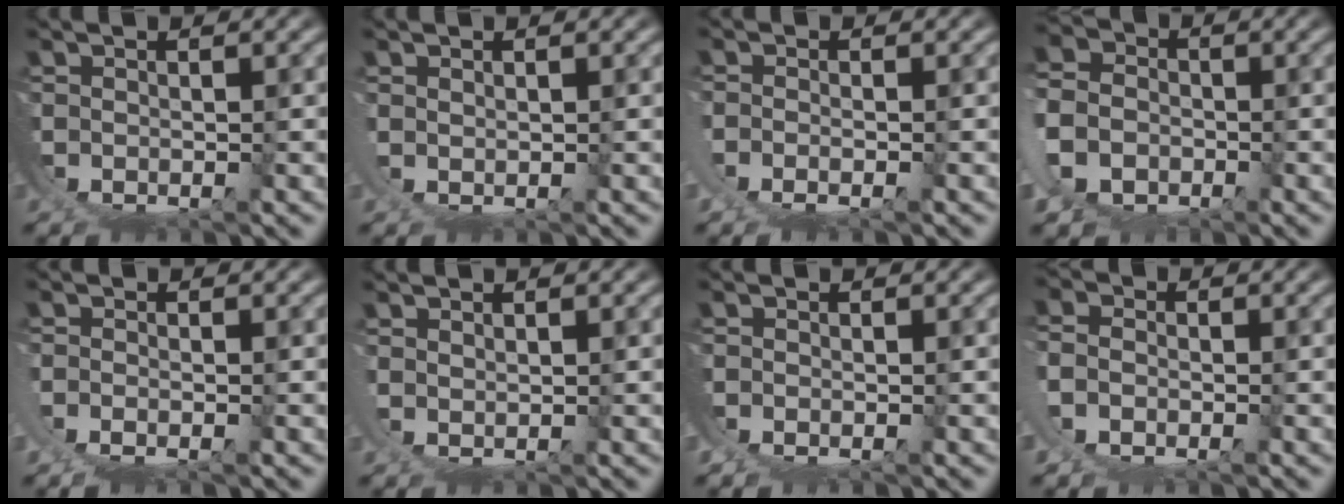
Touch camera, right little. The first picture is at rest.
{"total": 1.0, "force": [1.0, -0.1, -0.1], "torque": [0.000, 0.003, 0.015]}
{"total": 1.5, "force": [-0.1, 0.7, 1.3], "torque": [-0.033, -0.009, 0.004]}
{"total": 9.3, "force": [0.9, 8.3, 4.0], "torque": [-0.121, -0.025, 0.007]}
{"total": 1.4, "force": [-0.3, 0.8, 1.2], "torque": [-0.029, -0.007, -0.002]}
{"total": 1.3, "force": [1.3, -0.3, -0.1], "torque": [-0.002, 0.003, 0.021]}
{"total": 0.8, "force": [0.0, 0.5, 0.6], "torque": [-0.018, -0.002, -0.001]}
{"total": 3.8, "force": [0.7, 3.3, 1.7], "torque": [-0.055, -0.005, 0.008]}